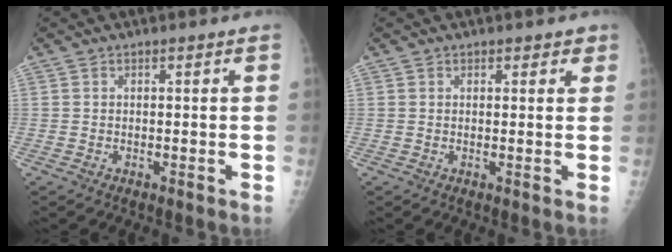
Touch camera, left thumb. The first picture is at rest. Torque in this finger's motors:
{"motor_torque": [-0.39, -0.21, -0.35, -0.25, 0.06]}